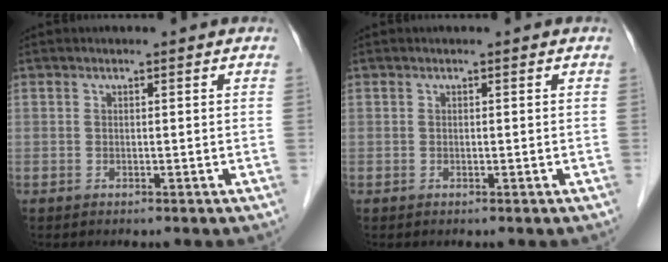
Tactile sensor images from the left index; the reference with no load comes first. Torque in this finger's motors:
{"motor_torque": [-0.19, -0.02, -0.01, -0.01]}